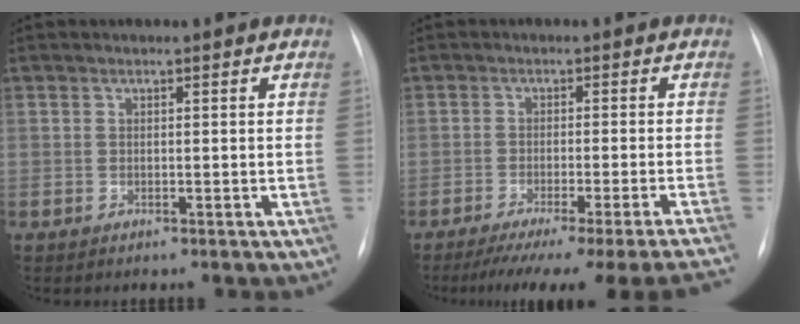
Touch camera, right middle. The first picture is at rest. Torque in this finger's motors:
{"motor_torque": [1.10, -1.04, 0.20, 0.11]}